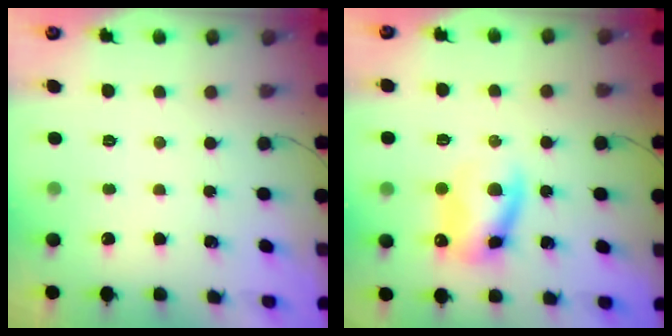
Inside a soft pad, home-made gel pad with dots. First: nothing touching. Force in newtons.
{"total": 11.4, "press": 11.2, "slide": 2.1}